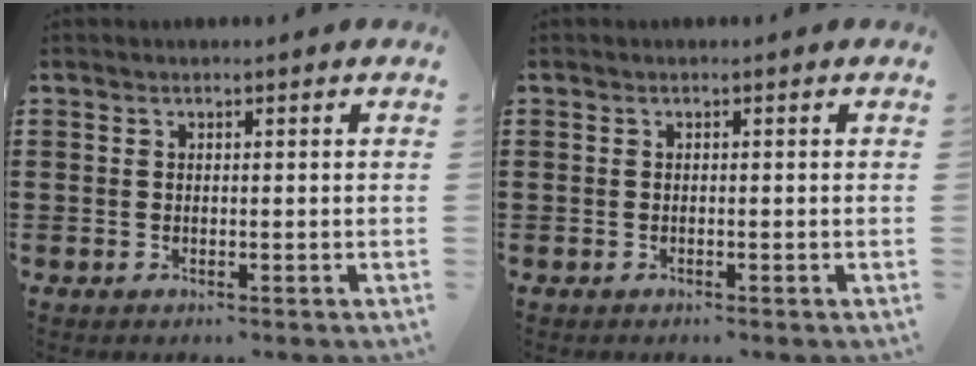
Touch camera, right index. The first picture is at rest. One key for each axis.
{"total": 0.0}